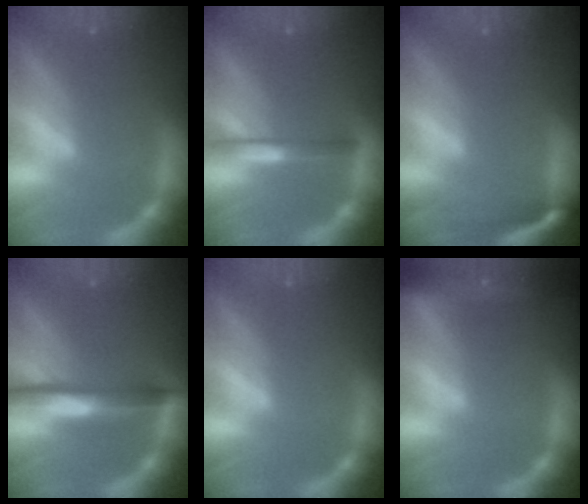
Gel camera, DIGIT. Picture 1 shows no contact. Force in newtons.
{"total": 2.5}
{"total": 6.0}
{"total": 5.0}
{"total": 0.0}
{"total": 9.0}